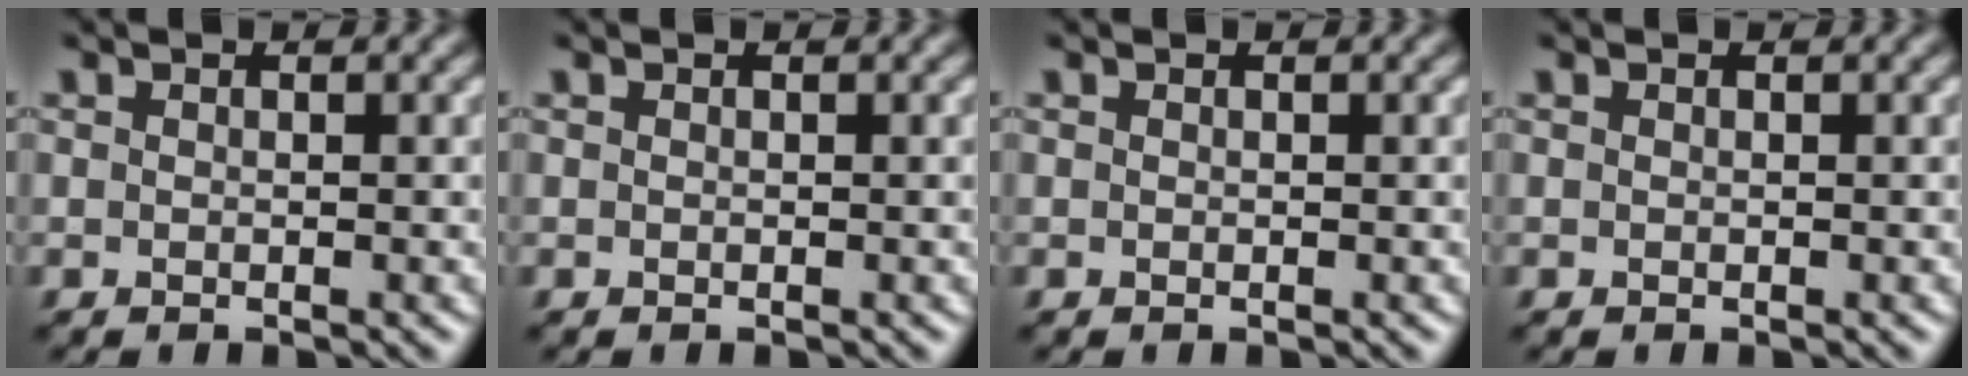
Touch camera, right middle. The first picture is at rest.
{"total": 0.0}
{"total": 0.0}
{"total": 0.0}